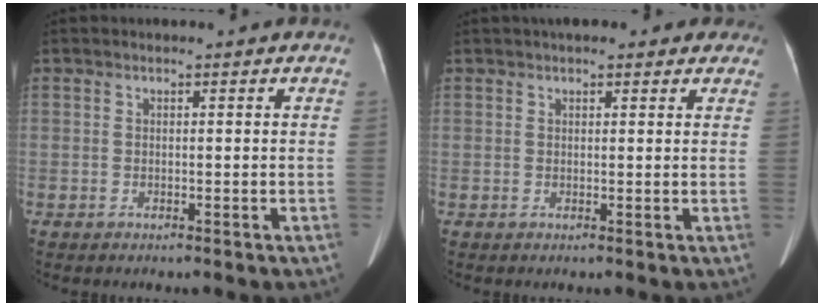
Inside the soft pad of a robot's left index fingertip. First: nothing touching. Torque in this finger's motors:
{"motor_torque": [1.01, -1.13, 0.39, 0.09]}